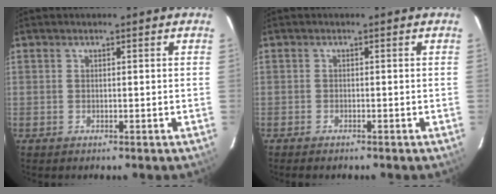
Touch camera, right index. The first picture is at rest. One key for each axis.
{"total": 1.7, "fx": -1.5, "fy": 0.3, "fz": 0.7, "tx": -0.020, "ty": -0.007, "tz": -0.029}